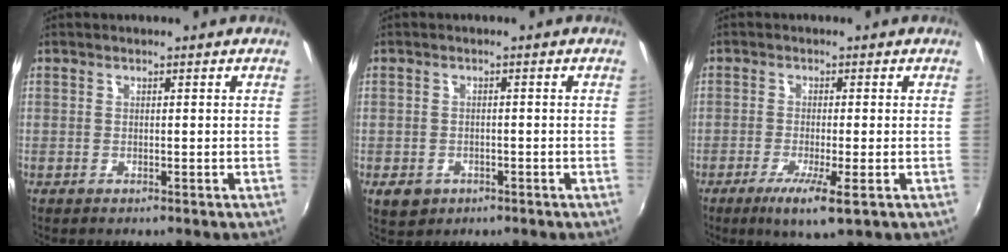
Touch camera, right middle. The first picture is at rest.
{"total": 3.9, "force": [-1.8, 3.0, 1.8], "torque": [-0.042, -0.003, -0.023]}
{"total": 5.9, "force": [-2.8, 0.1, 5.2], "torque": [-0.109, -0.019, -0.049]}